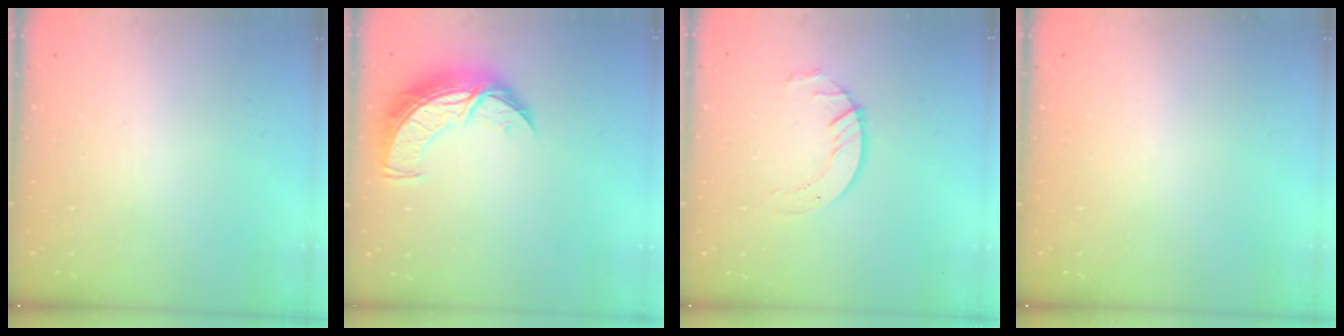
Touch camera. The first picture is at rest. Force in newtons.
{"total": 10.9, "press": 10.9, "slide": 0.9}
{"total": 5.7, "press": 5.7, "slide": 0.4}
{"total": 0.0}